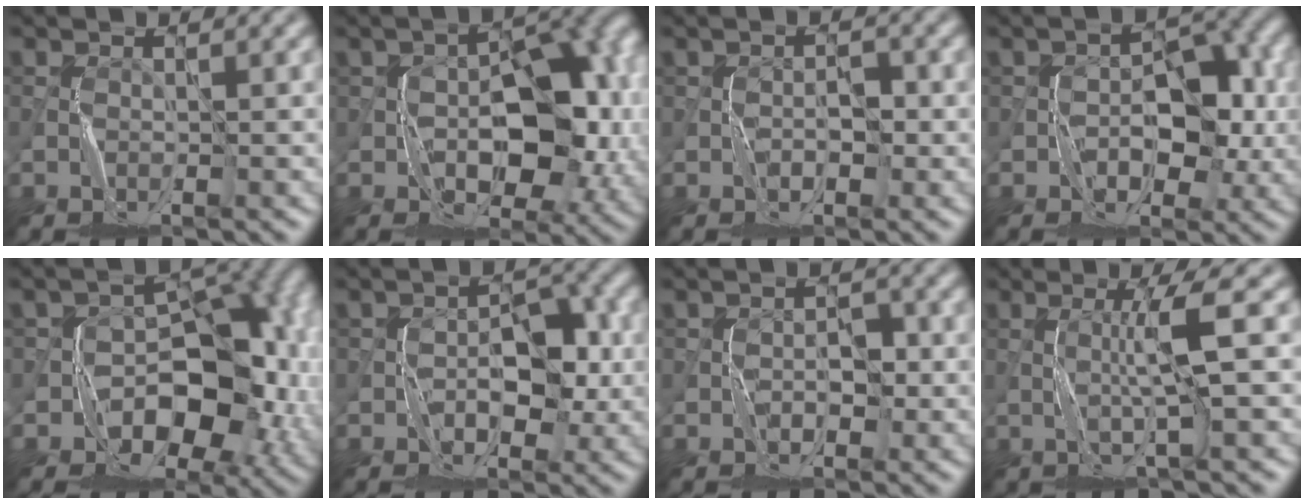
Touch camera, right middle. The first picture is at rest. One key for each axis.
{"total": 10.5, "fx": -1.7, "fy": 6.2, "fz": 8.3, "tx": -0.097, "ty": 0.006, "tz": -0.025}
{"total": 1.7, "fx": -0.6, "fy": 1.0, "fz": 1.1, "tx": -0.009, "ty": 0.002, "tz": -0.010}
{"total": 5.7, "fx": -1.2, "fy": 3.5, "fz": 4.4, "tx": -0.045, "ty": 0.003, "tz": -0.017}
{"total": 10.5, "fx": -2.8, "fy": 6.9, "fz": 7.4, "tx": -0.079, "ty": -0.001, "tz": -0.046}
{"total": 4.8, "fx": -1.0, "fy": 2.7, "fz": 3.8, "tx": -0.044, "ty": 0.004, "tz": -0.014}
{"total": 2.0, "fx": -0.6, "fy": 1.3, "fz": 1.3, "tx": -0.008, "ty": 0.002, "tz": -0.009}
{"total": 3.5, "fx": 0.5, "fy": -0.1, "fz": 3.4, "tx": -0.062, "ty": 0.001, "tz": 0.010}